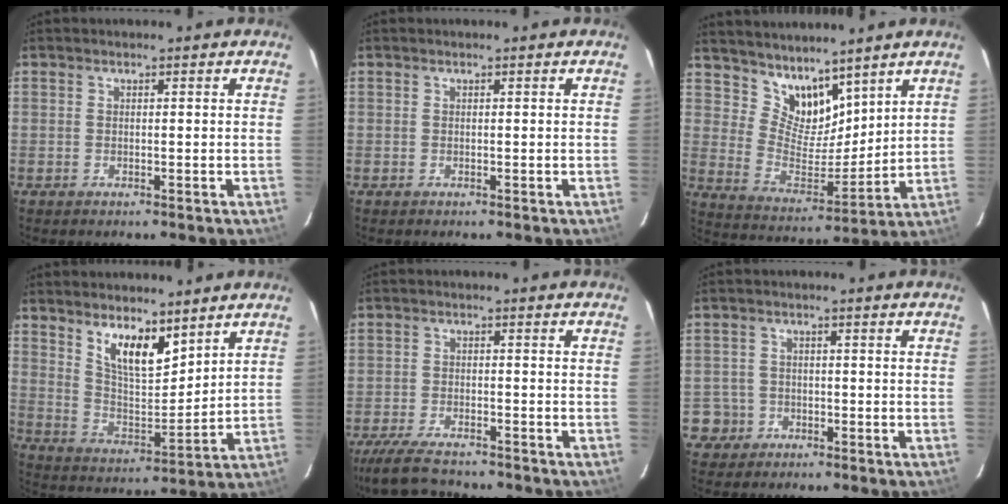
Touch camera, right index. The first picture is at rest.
{"total": 0.0}
{"total": 11.0, "force": [8.7, 5.4, 4.1], "torque": [-0.073, -0.005, 0.174]}
{"total": 10.3, "force": [7.0, 3.8, 6.6], "torque": [-0.115, -0.004, 0.136]}
{"total": 10.0, "force": [-8.7, 2.3, 4.3], "torque": [-0.115, -0.022, -0.153]}
{"total": 4.5, "force": [-1.8, 4.2, -0.1], "torque": [-0.006, 0.026, -0.031]}